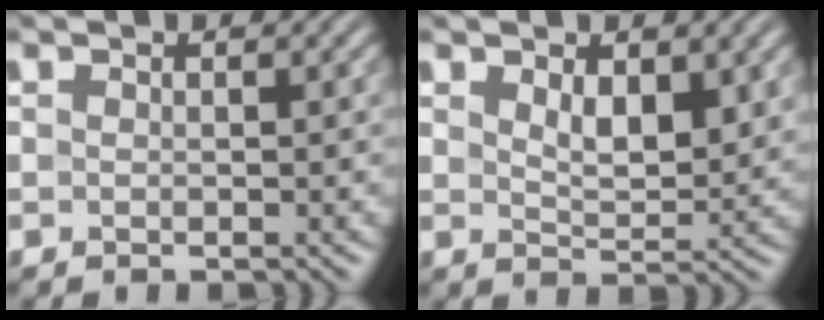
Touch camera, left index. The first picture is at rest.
{"total": 3.1, "force": [1.4, 1.5, 2.4], "torque": [-0.045, -0.006, 0.030]}